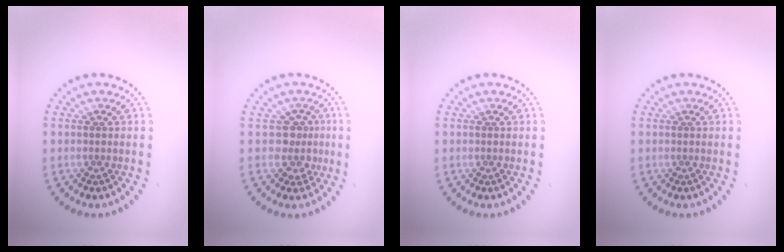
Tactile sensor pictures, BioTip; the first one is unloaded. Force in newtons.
{"total": 2.4, "press": 1.9, "slide": 1.5}
{"total": 0.0}
{"total": 0.0}